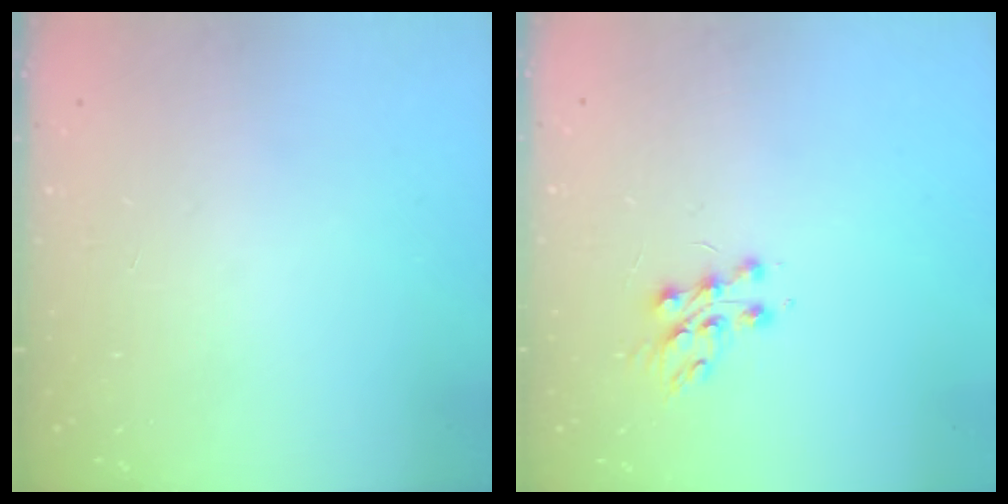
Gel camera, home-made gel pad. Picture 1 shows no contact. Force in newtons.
{"total": 7.9, "press": 7.8, "slide": 0.6}